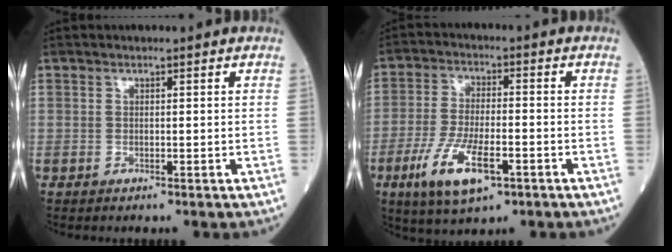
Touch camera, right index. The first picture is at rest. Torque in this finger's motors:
{"motor_torque": [0.52, -0.06, 0.23, 0.11]}